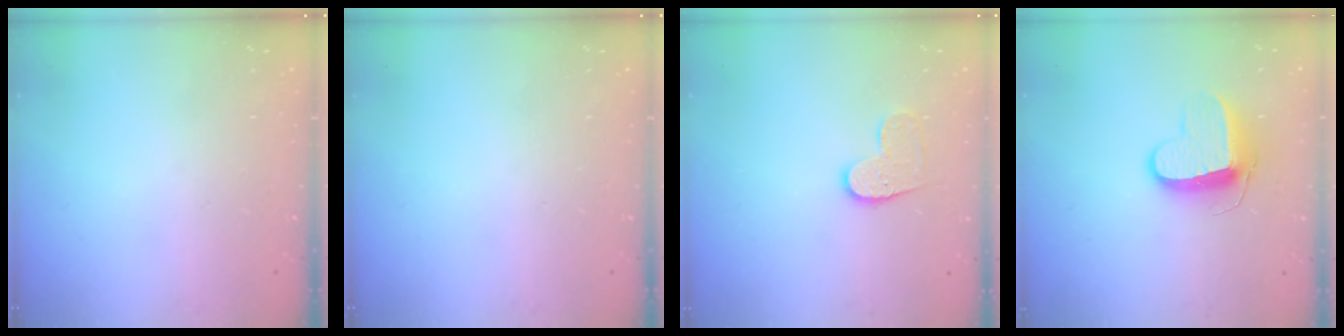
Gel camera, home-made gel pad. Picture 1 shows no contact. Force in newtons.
{"total": 0.0}
{"total": 9.2, "press": 9.2, "slide": 0.3}
{"total": 10.3, "press": 10.3, "slide": 0.4}